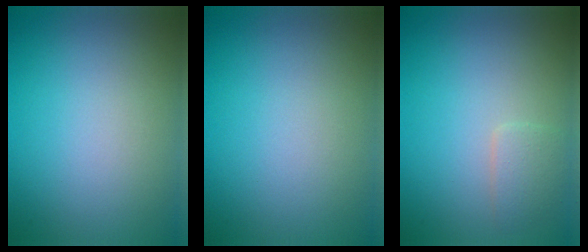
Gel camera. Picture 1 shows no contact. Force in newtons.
{"total": 0.0}
{"total": 1.6, "press": 1.5, "slide": 0.2}